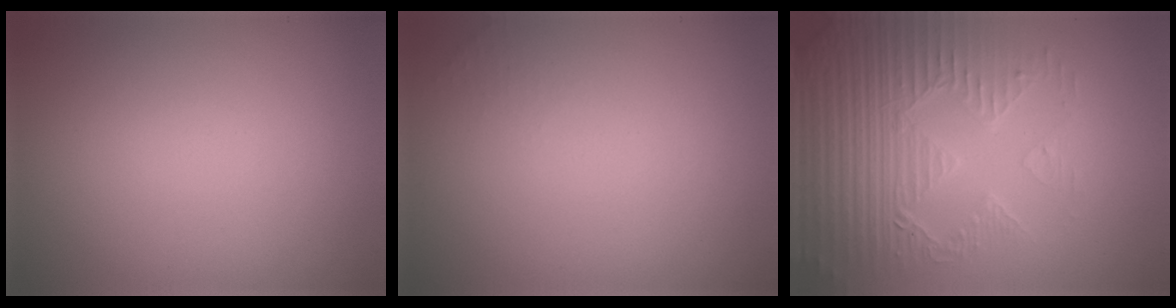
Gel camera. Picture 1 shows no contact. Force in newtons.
{"total": 0.7, "press": 0.7, "slide": 0.1}
{"total": 5.0, "press": 4.7, "slide": 1.8}